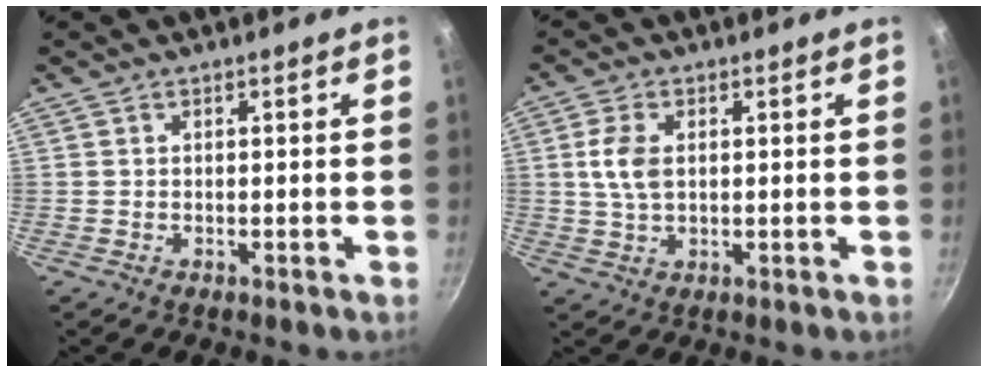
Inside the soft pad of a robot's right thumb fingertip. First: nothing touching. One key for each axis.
{"total": 5.6, "fx": 0.9, "fy": 3.3, "fz": 4.4, "tx": -0.086, "ty": 0.002, "tz": 0.018}